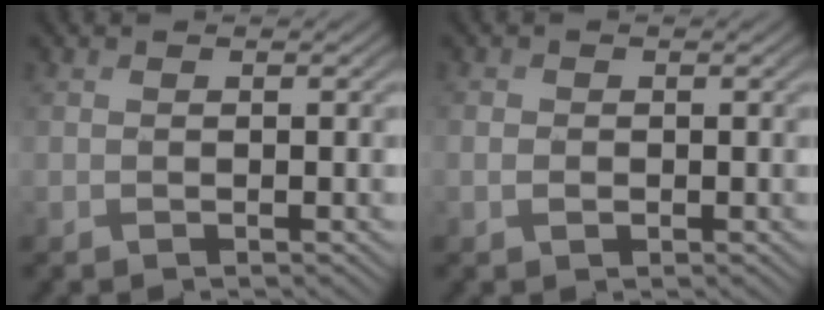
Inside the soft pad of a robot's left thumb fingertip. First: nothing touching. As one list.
[{"total": 1.4, "force": [-0.2, 1.2, 0.7], "torque": [-0.017, -0.003, -0.008]}]